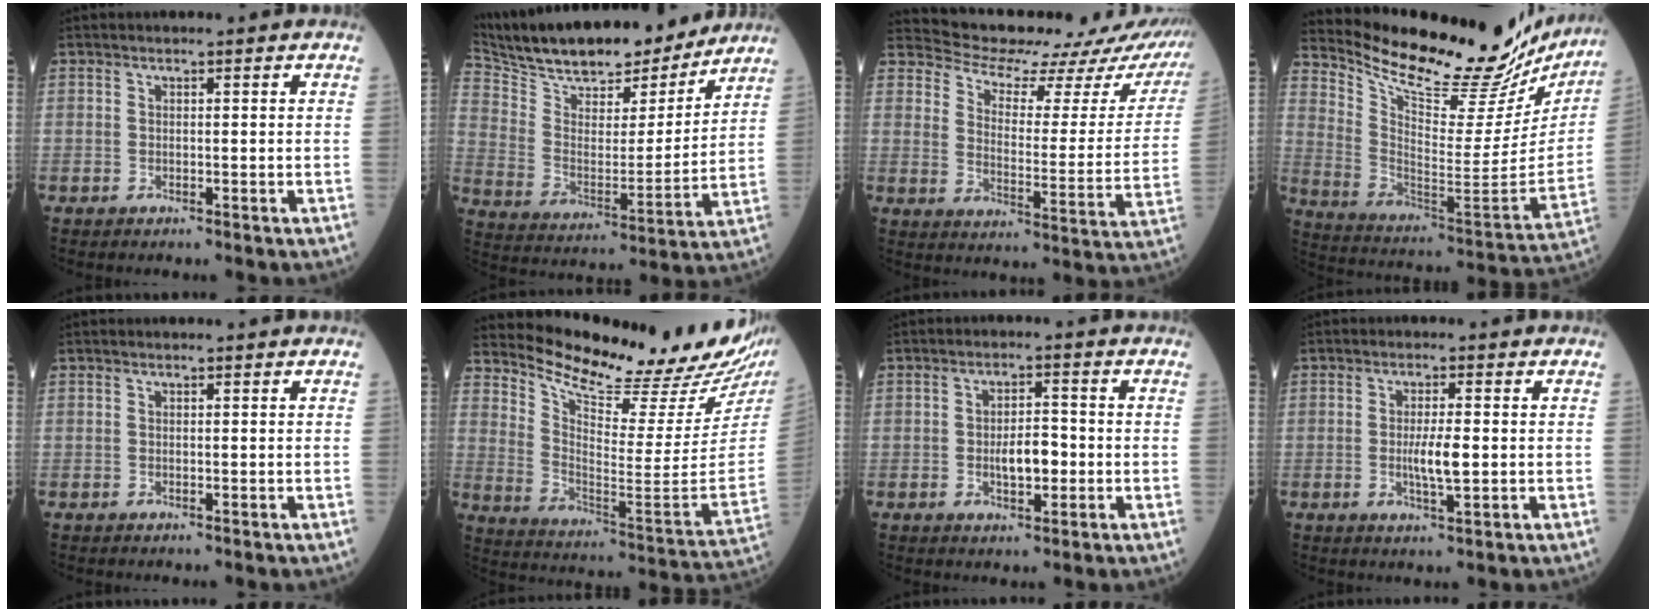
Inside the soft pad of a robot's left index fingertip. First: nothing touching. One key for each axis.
{"total": 22.5, "fx": 19.7, "fy": 5.7, "fz": 9.3, "tx": -0.174, "ty": 0.007, "tz": 0.312}
{"total": 21.4, "fx": 20.7, "fy": 4.6, "fz": 3.2, "tx": -0.033, "ty": -0.074, "tz": 0.236}
{"total": 29.5, "fx": 26.5, "fy": 5.8, "fz": 11.5, "tx": -0.197, "ty": -0.090, "tz": 0.367}
{"total": 0.0}
{"total": 23.6, "fx": 21.3, "fy": 2.1, "fz": 10.1, "tx": -0.167, "ty": -0.100, "tz": 0.293}
{"total": 4.7, "fx": -0.9, "fy": 1.9, "fz": 4.1, "tx": -0.073, "ty": 0.005, "tz": -0.015}
{"total": 4.1, "fx": -0.3, "fy": 0.6, "fz": 4.1, "tx": -0.079, "ty": -0.005, "tz": -0.004}